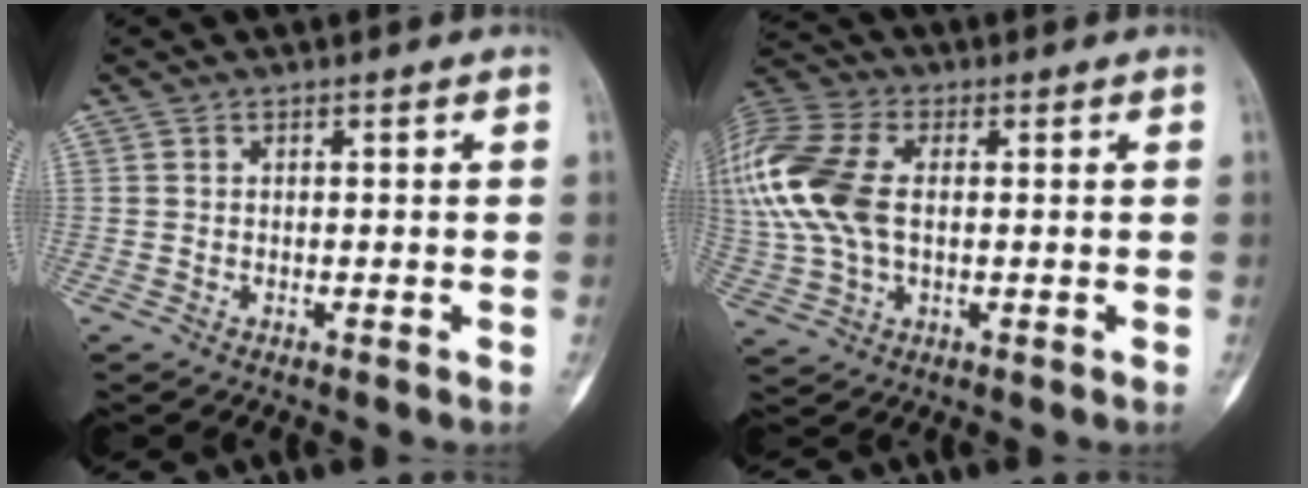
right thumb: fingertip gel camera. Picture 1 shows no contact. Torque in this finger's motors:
{"motor_torque": [0.29, 0.44, 1.58, 0.72, 0.40]}